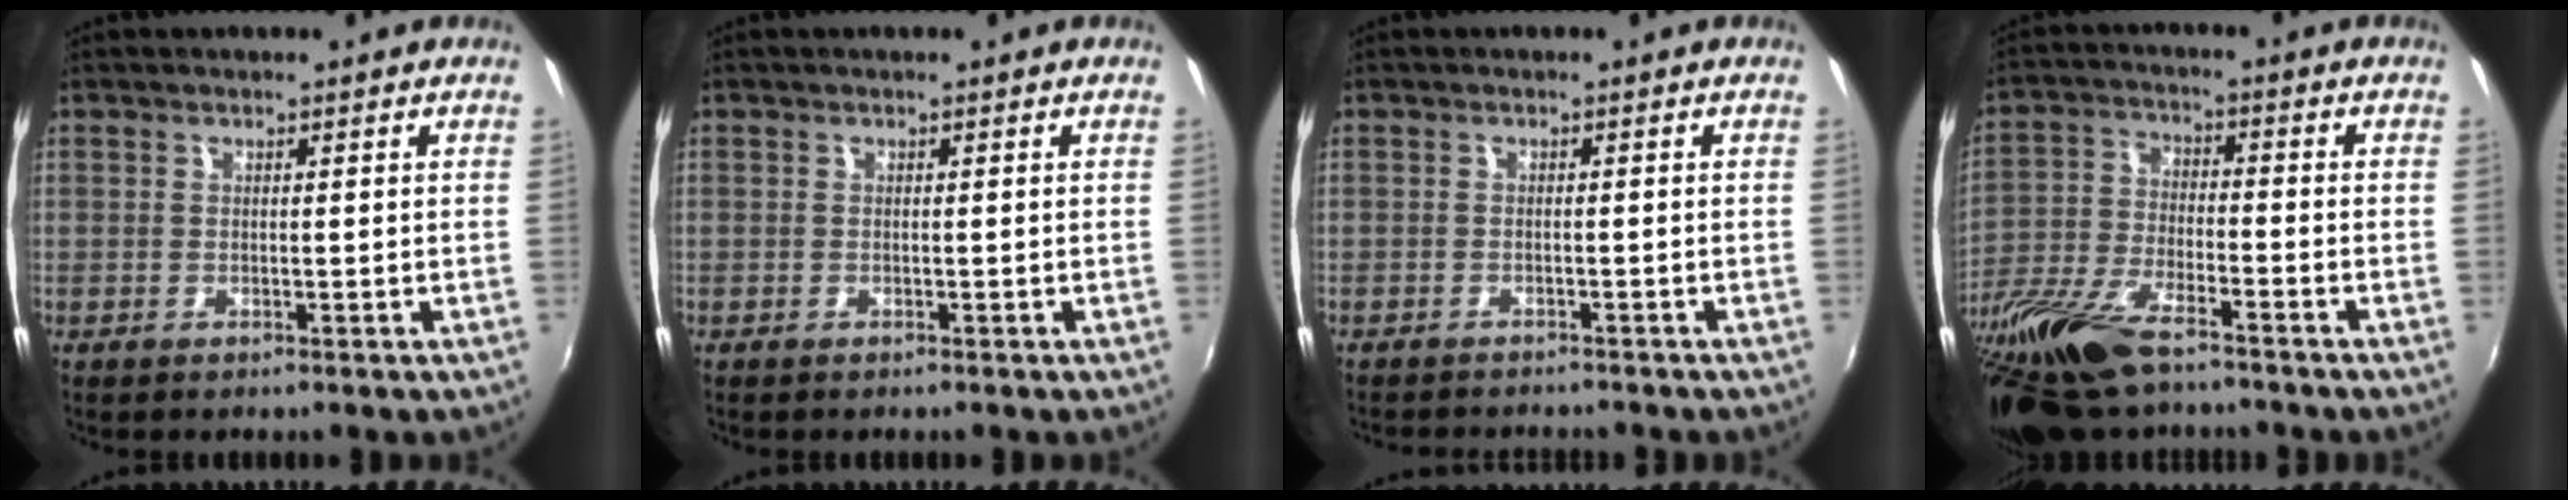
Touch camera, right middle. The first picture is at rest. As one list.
[{"total": 0.0}, {"total": 4.4, "force": [-4.2, 0.6, 1.3], "torque": [-0.036, -0.011, -0.061]}, {"total": 19.5, "force": [-14.9, 5.6, 11.2], "torque": [-0.251, -0.042, -0.281]}]